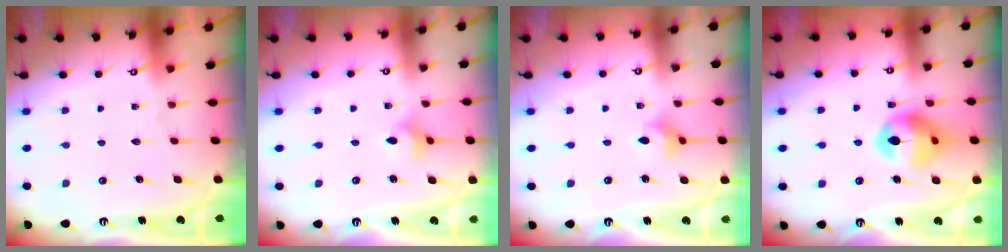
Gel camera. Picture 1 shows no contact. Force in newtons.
{"total": 4.0, "press": 4.0, "slide": 0.6}
{"total": 4.0, "press": 4.0, "slide": 0.6}
{"total": 14.1, "press": 14.0, "slide": 1.5}